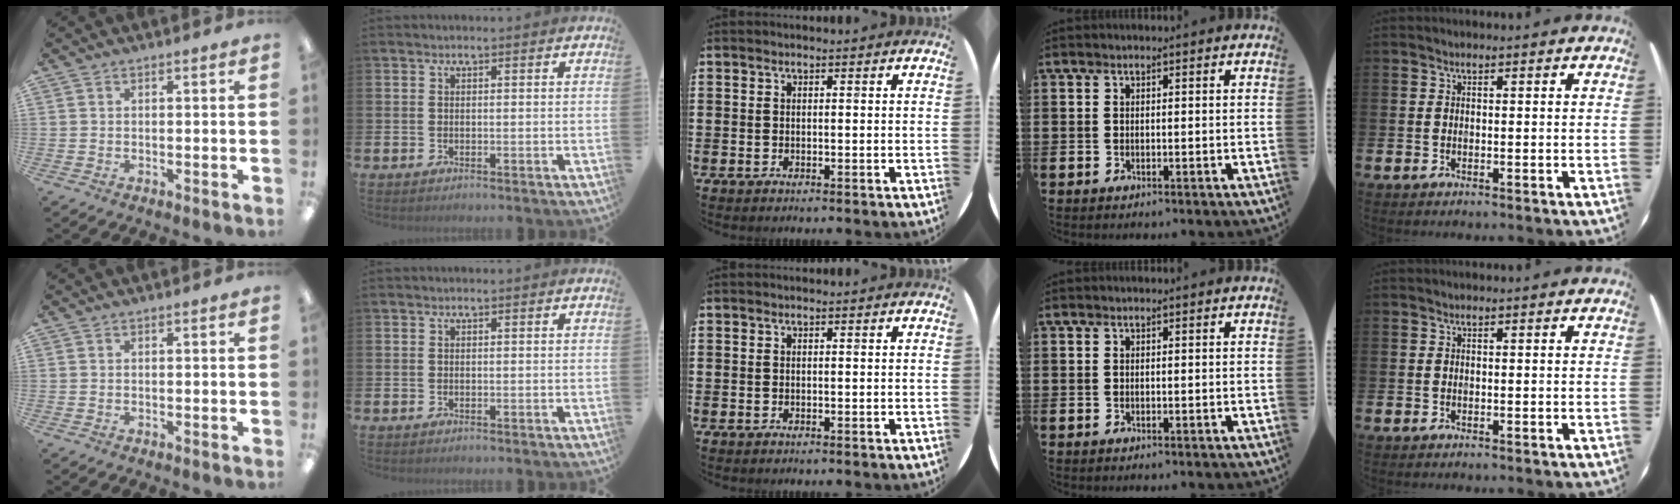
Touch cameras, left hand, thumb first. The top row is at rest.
{}